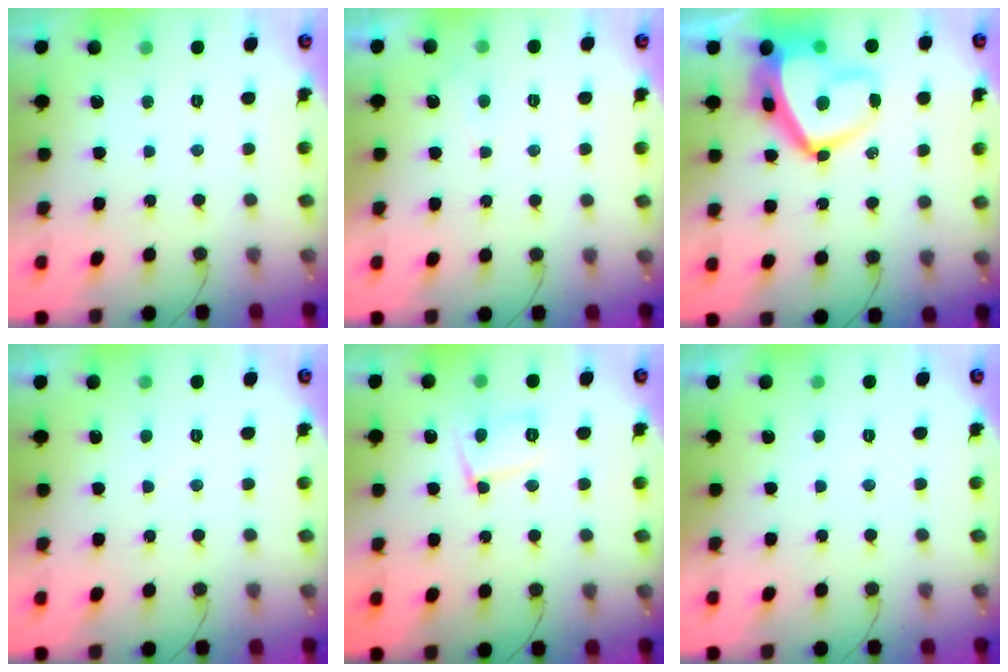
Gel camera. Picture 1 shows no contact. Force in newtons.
{"total": 2.0, "press": 2.0, "slide": 0.3}
{"total": 16.1, "press": 16.0, "slide": 1.7}
{"total": 2.2, "press": 2.1, "slide": 0.4}
{"total": 10.4, "press": 10.4, "slide": 0.9}
{"total": 1.1, "press": 1.0, "slide": 0.5}